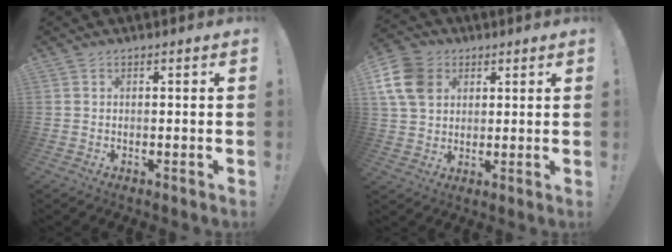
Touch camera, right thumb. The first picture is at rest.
{"total": 12.9, "force": [4.4, 10.3, 6.3], "torque": [-0.113, -0.015, 0.091]}